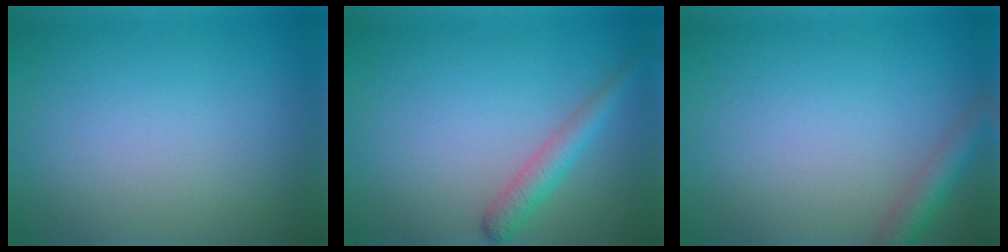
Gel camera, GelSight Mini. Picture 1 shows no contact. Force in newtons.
{"total": 2.5, "press": 2.5, "slide": 0.1}
{"total": 2.4, "press": 2.4, "slide": 0.1}